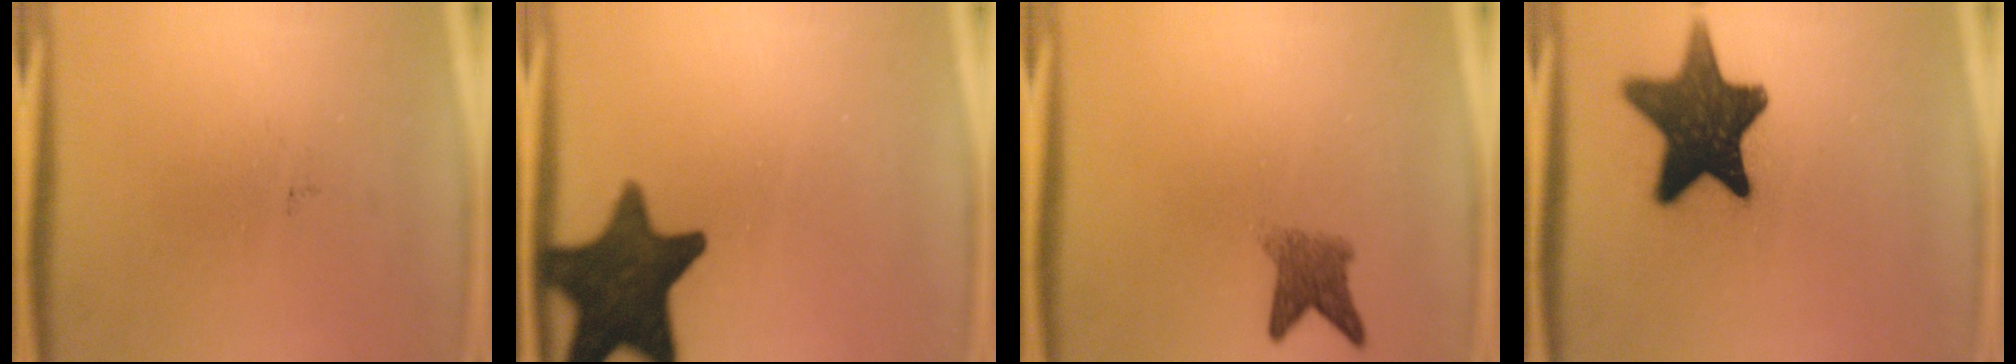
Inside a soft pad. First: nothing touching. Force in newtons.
{"total": 15.2}
{"total": 3.5}
{"total": 15.5}